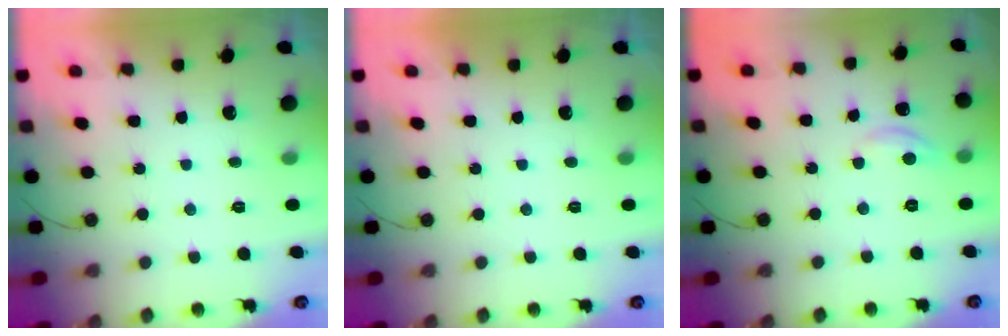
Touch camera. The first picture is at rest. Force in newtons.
{"total": 0.0}
{"total": 2.9, "press": 2.8, "slide": 0.3}